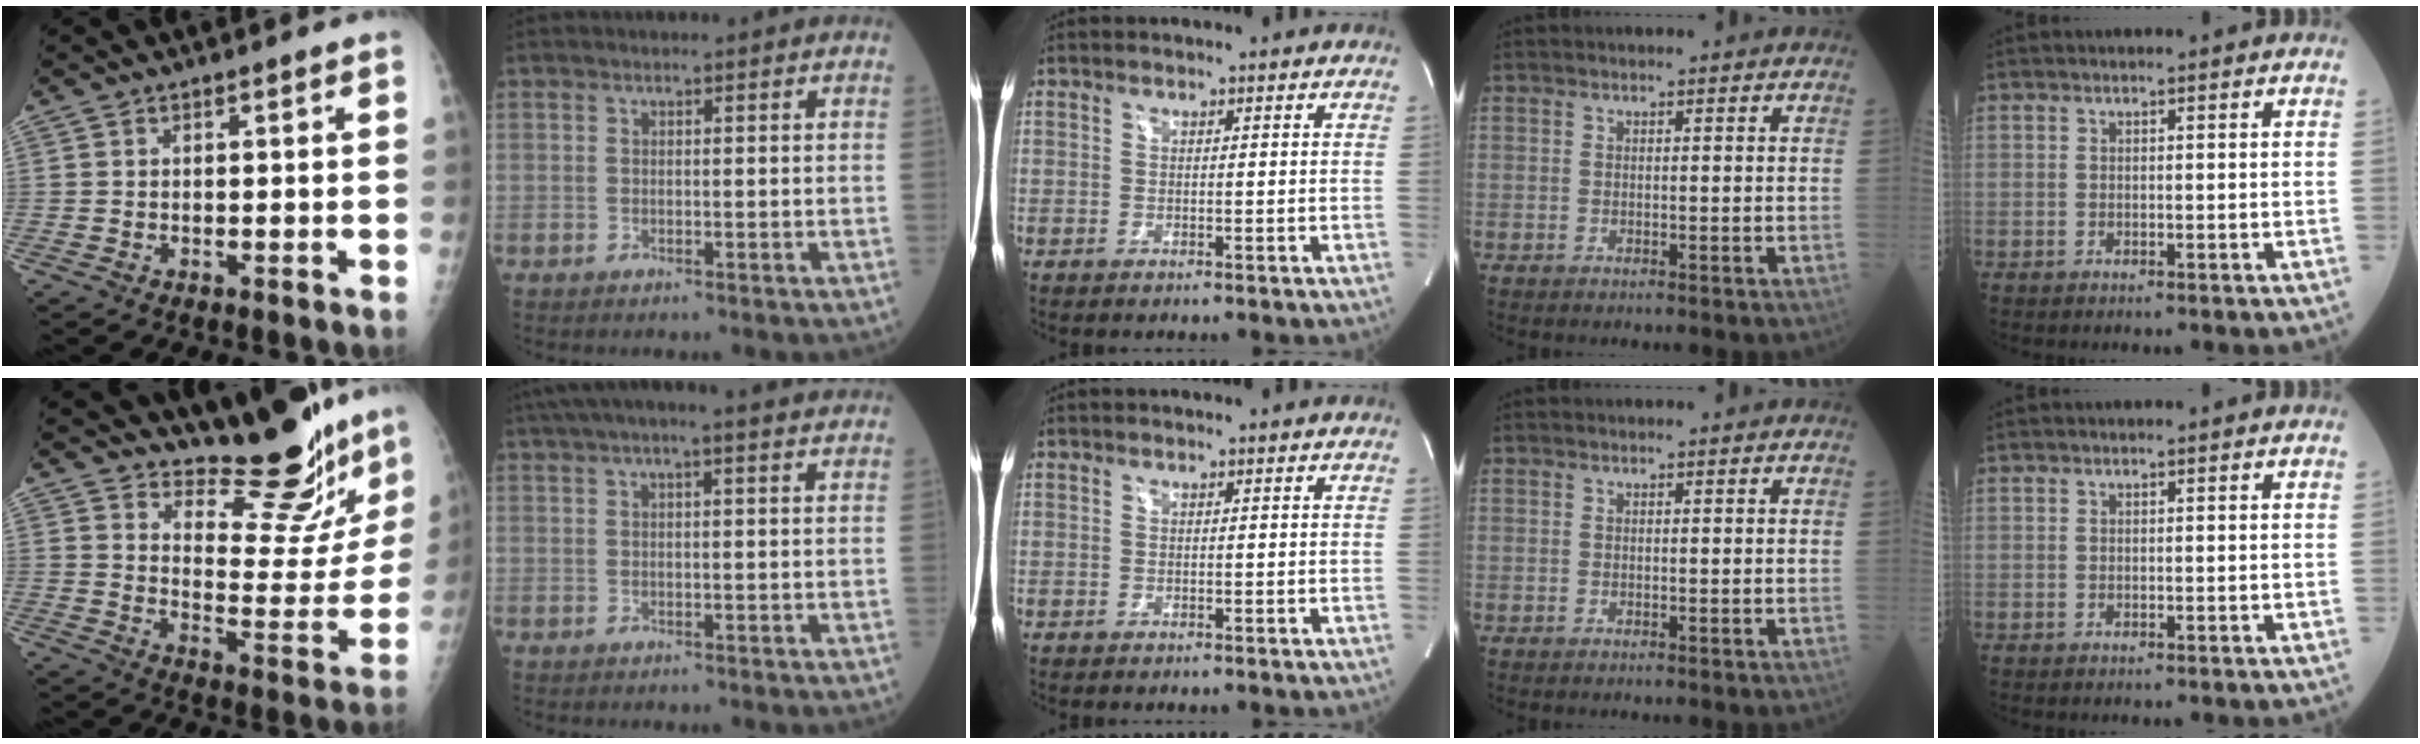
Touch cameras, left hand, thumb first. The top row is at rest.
{"thumb": {"total": 17.0, "force": [15.6, 4.3, 5.5], "torque": [-0.030, -0.138, 0.212]}, "index": {"total": 8.5, "force": [6.7, 1.0, 5.1], "torque": [-0.090, 0.045, 0.088]}}